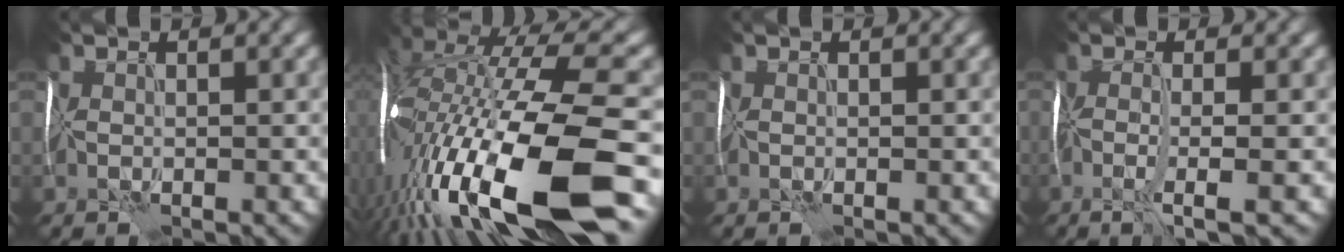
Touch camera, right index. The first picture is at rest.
{"total": 15.8, "force": [-5.7, 5.0, 13.9], "torque": [-0.263, -0.002, -0.090]}
{"total": 0.0}
{"total": 3.3, "force": [-1.6, 0.5, 2.8], "torque": [-0.055, -0.005, -0.030]}